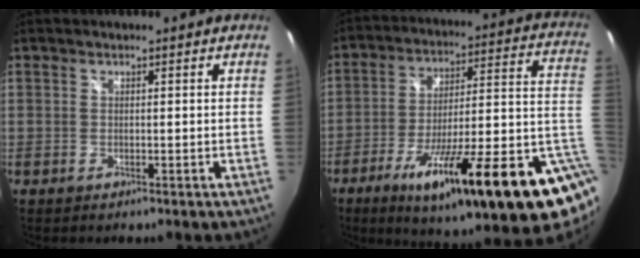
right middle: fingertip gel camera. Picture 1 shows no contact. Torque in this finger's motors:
{"motor_torque": [1.27, -0.87, 1.05, 0.21]}